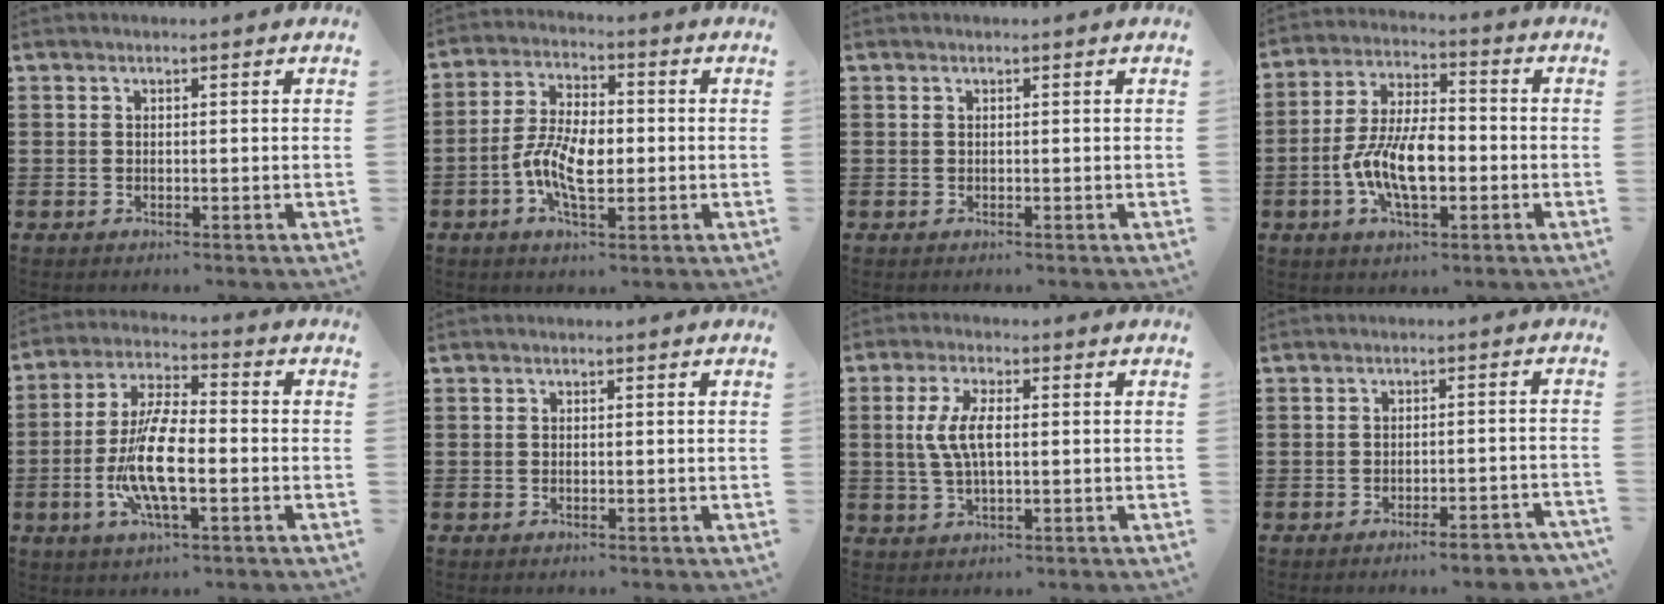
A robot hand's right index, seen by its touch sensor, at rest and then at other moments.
{"total": 8.1, "force": [-1.8, 3.9, 6.9], "torque": [-0.153, 0.001, -0.039]}
{"total": 0.0}
{"total": 10.4, "force": [-2.8, 4.5, 8.9], "torque": [-0.196, -0.004, -0.057]}
{"total": 10.7, "force": [-2.6, 3.4, 9.8], "torque": [-0.215, -0.012, -0.053]}
{"total": 0.0}
{"total": 6.1, "force": [0.4, 2.3, 5.7], "torque": [-0.139, -0.003, -0.004]}
{"total": 2.9, "force": [-2.6, 0.0, 1.5], "torque": [-0.024, -0.002, -0.049]}